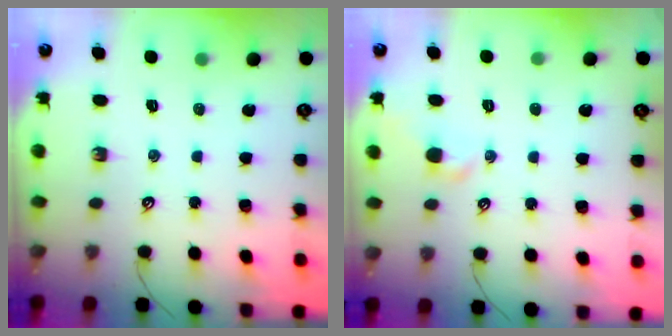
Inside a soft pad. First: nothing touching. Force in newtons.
{"total": 0.9, "press": 0.7, "slide": 0.6}